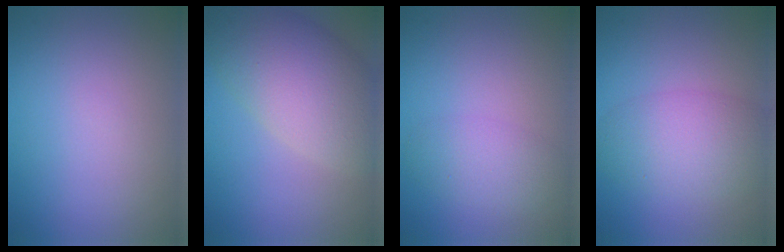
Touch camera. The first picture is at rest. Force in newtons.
{"total": 8.2, "press": 8.2, "slide": 0.3}
{"total": 2.8, "press": 2.8, "slide": 0.1}
{"total": 5.2, "press": 5.2, "slide": 0.2}